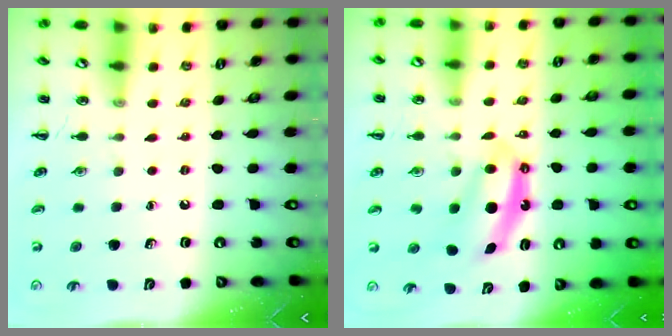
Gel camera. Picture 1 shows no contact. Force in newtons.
{"total": 6.7, "press": 6.6, "slide": 1.2}